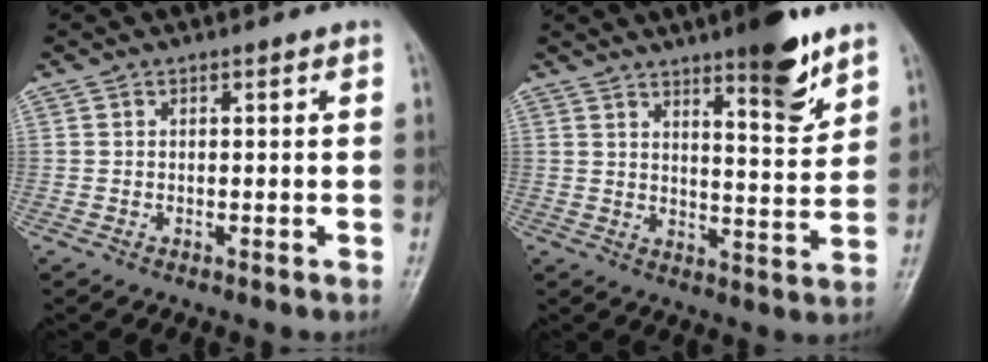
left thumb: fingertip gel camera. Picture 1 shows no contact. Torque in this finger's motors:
{"motor_torque": [1.77, 0.68, 1.08, -1.03, 0.30]}